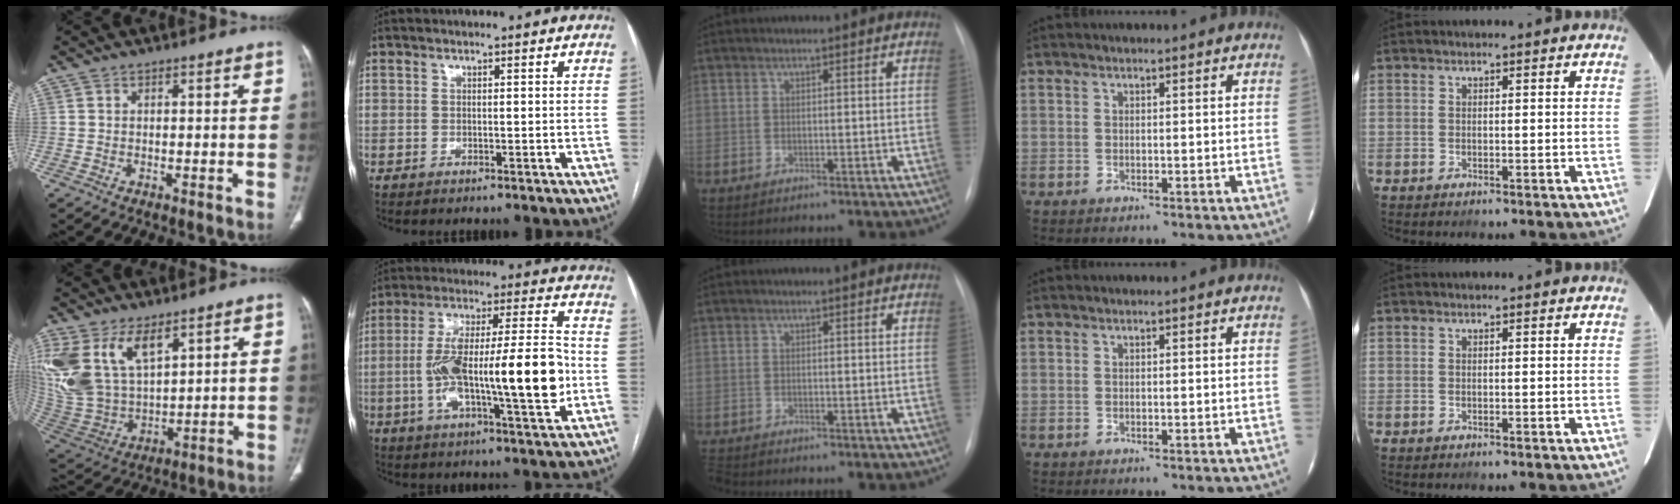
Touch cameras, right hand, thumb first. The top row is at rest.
{"thumb": {"total": 18.6, "force": [9.0, 10.2, 12.6], "torque": [-0.269, -0.027, 0.195]}, "index": {"total": 20.0, "force": [-2.9, 3.2, 19.6], "torque": [-0.332, 0.019, -0.041]}, "middle": {"total": 1.0, "force": [-0.9, -0.2, 0.2], "torque": [-0.008, -0.005, -0.018]}}